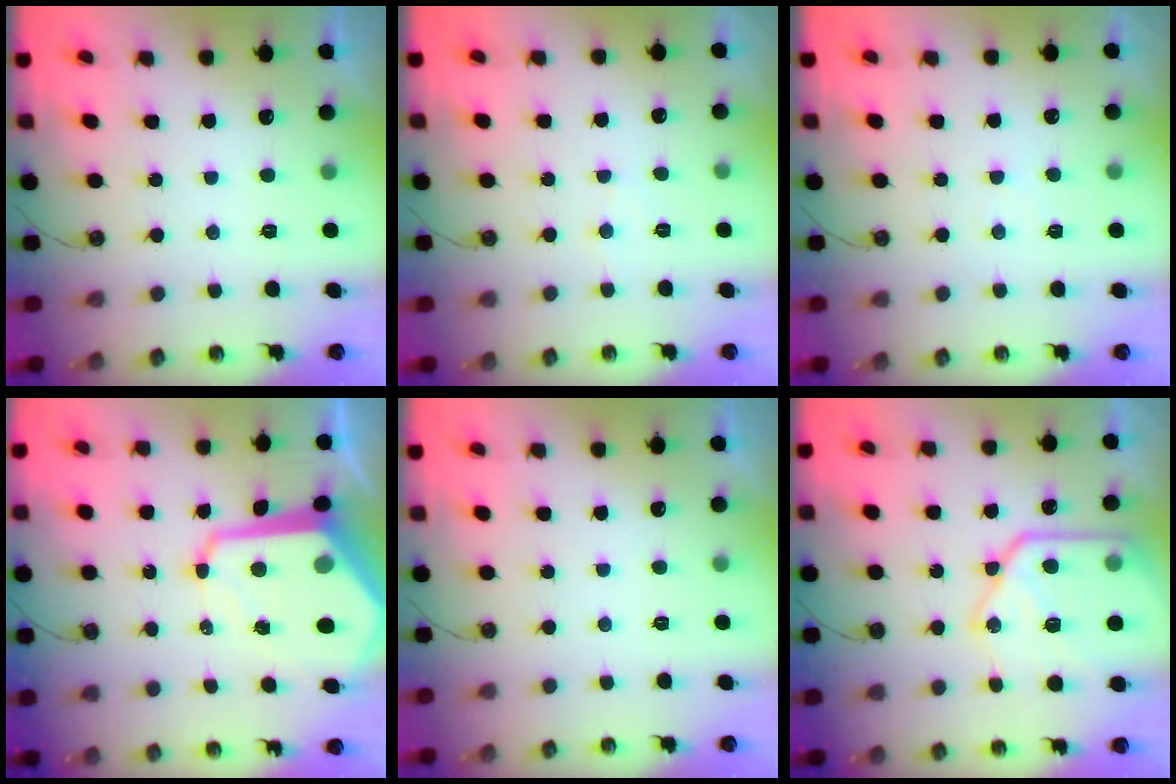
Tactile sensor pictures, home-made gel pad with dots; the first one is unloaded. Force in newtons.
{"total": 3.8, "press": 3.7, "slide": 0.5}
{"total": 2.7, "press": 2.6, "slide": 0.5}
{"total": 16.0, "press": 15.9, "slide": 1.4}
{"total": 0.0}
{"total": 20.5, "press": 20.4, "slide": 2.1}